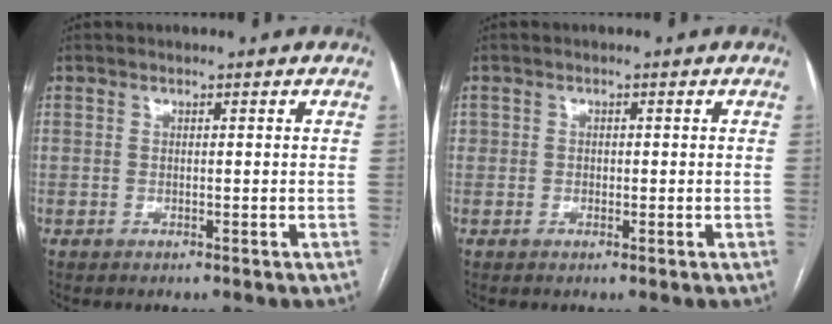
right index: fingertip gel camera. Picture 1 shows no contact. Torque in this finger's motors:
{"motor_torque": [-0.07, 0.10, -0.07, -0.03]}